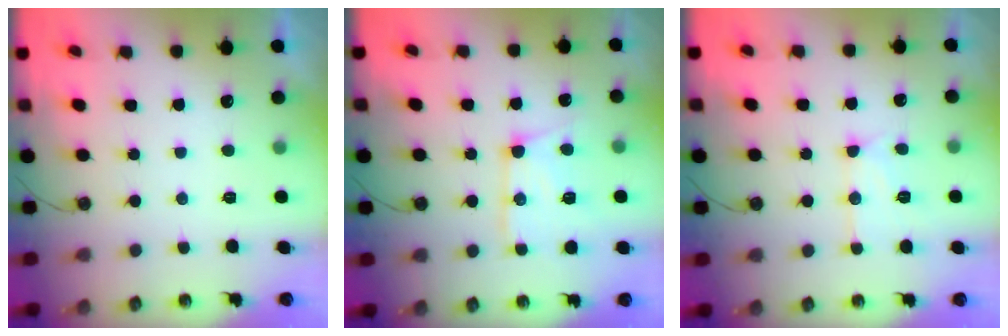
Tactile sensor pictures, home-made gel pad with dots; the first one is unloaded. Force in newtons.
{"total": 14.7, "press": 14.7, "slide": 1.4}
{"total": 12.3, "press": 12.3, "slide": 0.9}